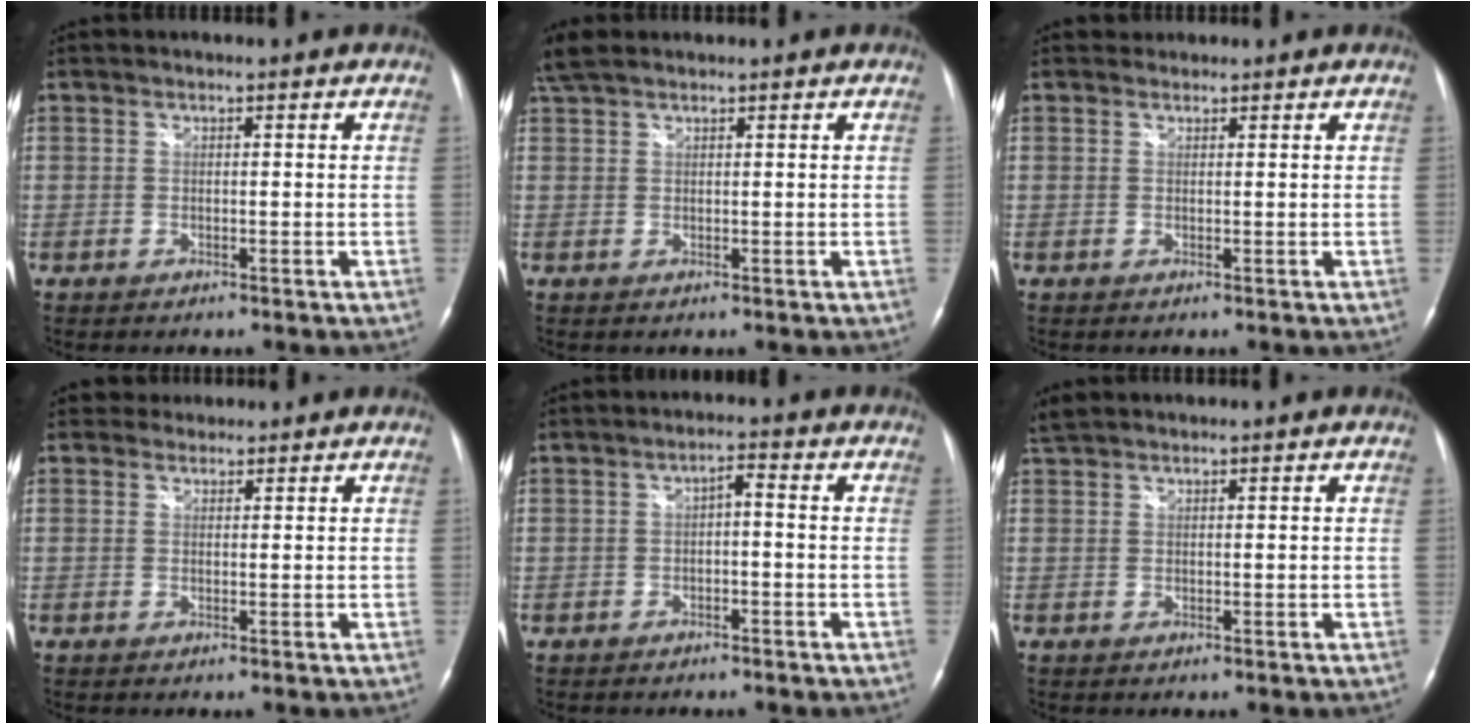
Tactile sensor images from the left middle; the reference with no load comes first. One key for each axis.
{"total": 3.5, "fx": 2.9, "fy": 0.9, "fz": 1.6, "tx": -0.043, "ty": 0.022, "tz": 0.062}
{"total": 1.0, "fx": 0.9, "fy": 0.3, "fz": -0.3, "tx": 0.001, "ty": 0.008, "tz": 0.014}
{"total": 1.7, "fx": 1.5, "fy": 0.7, "fz": -0.5, "tx": 0.011, "ty": 0.010, "tz": 0.022}
{"total": 2.1, "fx": -0.2, "fy": 0.5, "fz": 2.0, "tx": -0.032, "ty": 0.007, "tz": -0.004}
{"total": 2.1, "fx": 2.0, "fy": 0.3, "fz": 0.6, "tx": -0.020, "ty": 0.018, "tz": 0.043}